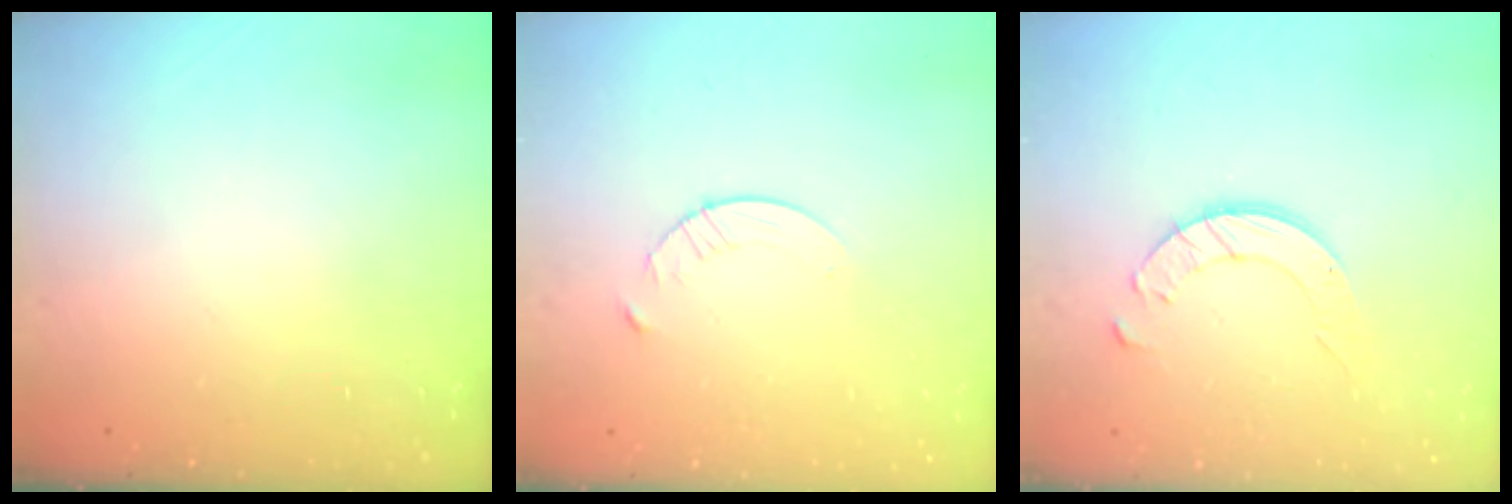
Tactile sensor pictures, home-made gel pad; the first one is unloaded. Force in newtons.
{"total": 3.1, "press": 3.1, "slide": 0.4}
{"total": 9.7, "press": 9.6, "slide": 0.8}